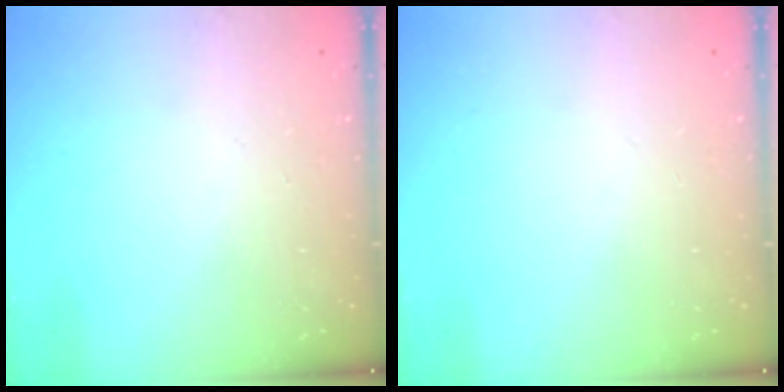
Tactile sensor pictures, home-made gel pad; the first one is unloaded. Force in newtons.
{"total": 0.0}